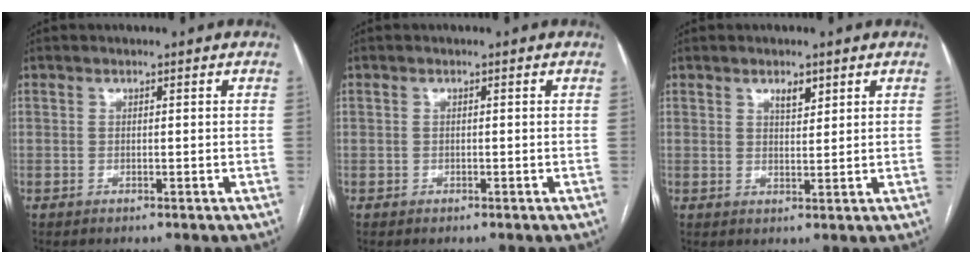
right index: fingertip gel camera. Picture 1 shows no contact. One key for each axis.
{"total": 0.6, "fx": -0.2, "fy": 0.5, "fz": 0.0, "tx": -0.001, "ty": 0.005, "tz": -0.005}
{"total": 2.5, "fx": 1.6, "fy": 1.0, "fz": 1.7, "tx": -0.028, "ty": -0.003, "tz": 0.029}